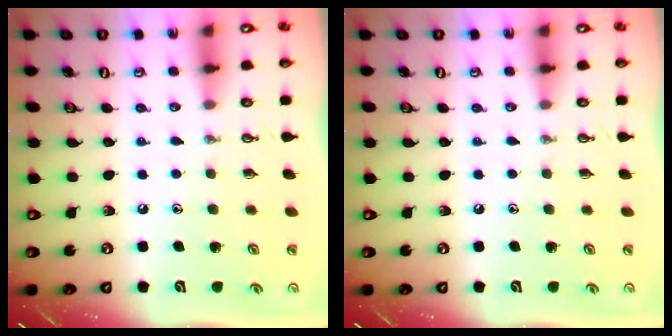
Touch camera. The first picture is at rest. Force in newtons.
{"total": 0.0}